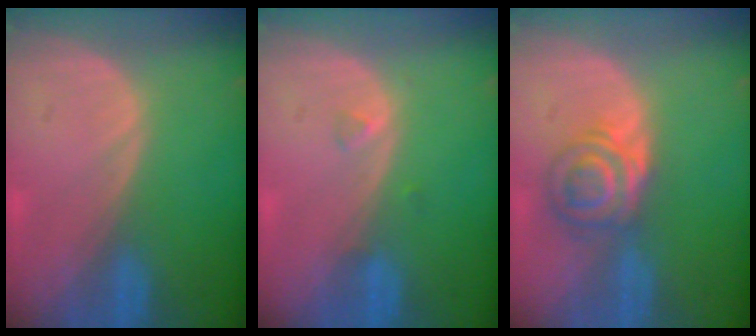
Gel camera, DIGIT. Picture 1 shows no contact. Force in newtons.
{"total": 1.0, "press": 1.0, "slide": 0.2}
{"total": 6.0, "press": 5.5, "slide": 2.2}